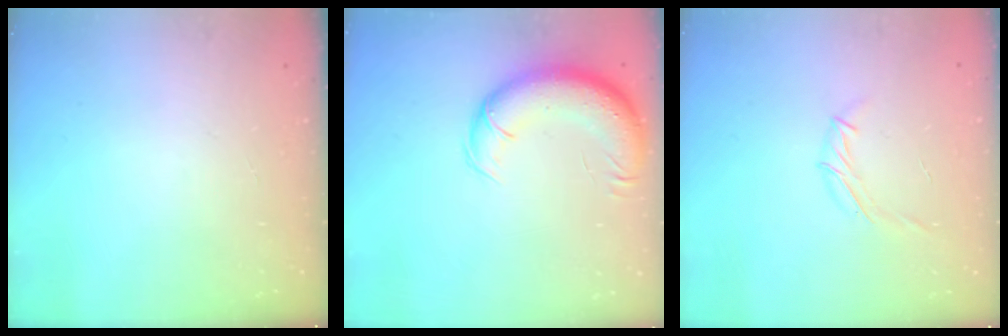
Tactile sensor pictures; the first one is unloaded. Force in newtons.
{"total": 13.8, "press": 13.2, "slide": 4.1}
{"total": 6.4, "press": 6.3, "slide": 1.4}